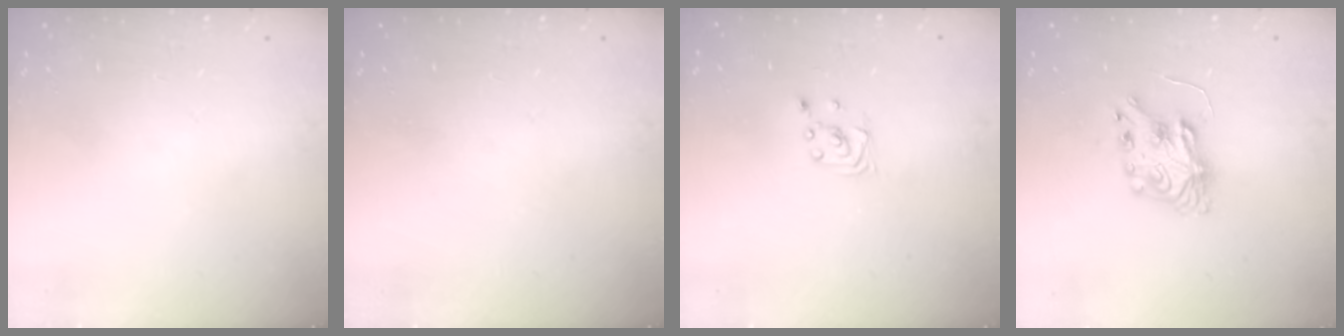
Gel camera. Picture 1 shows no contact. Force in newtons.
{"total": 0.0}
{"total": 2.0, "press": 2.0, "slide": 0.1}
{"total": 7.9, "press": 7.9, "slide": 0.2}